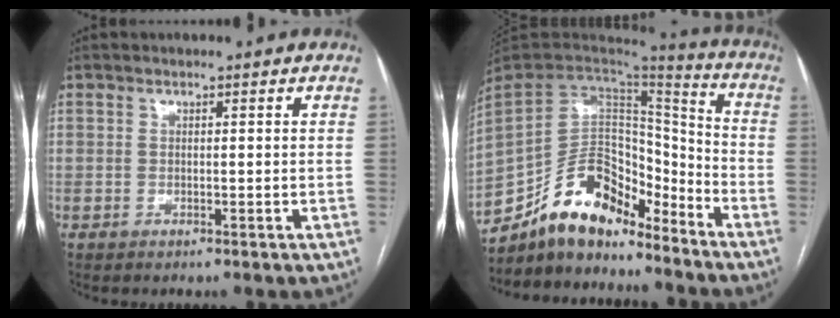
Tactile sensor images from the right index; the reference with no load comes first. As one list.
[{"total": 16.6, "force": [-13.1, 6.8, 7.7], "torque": [-0.135, 0.043, -0.230]}]